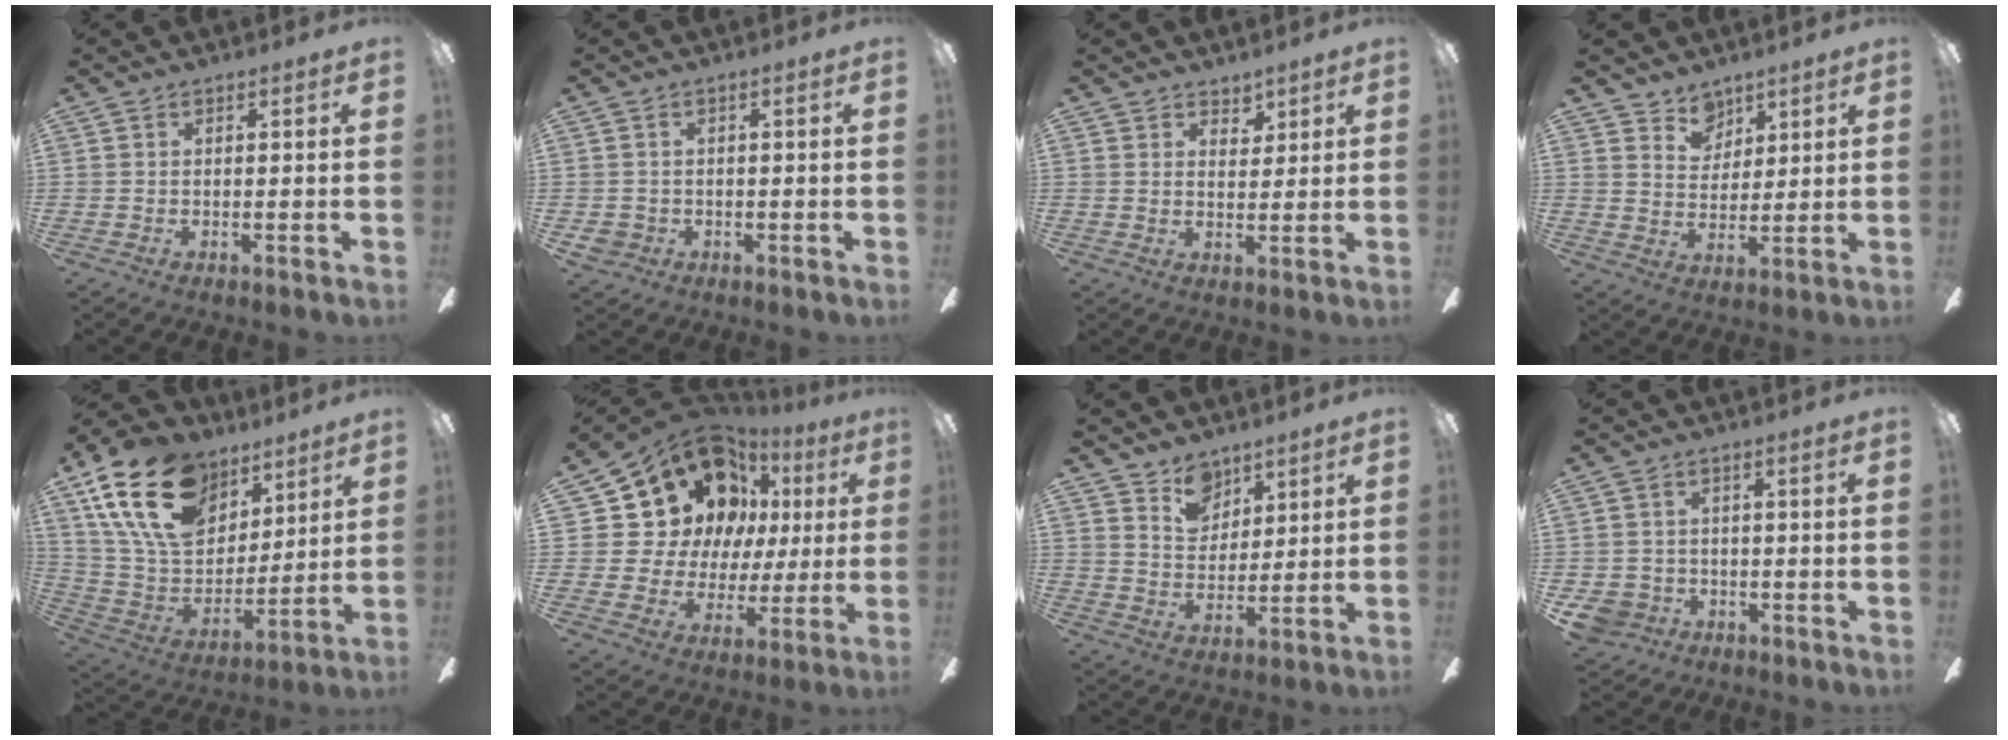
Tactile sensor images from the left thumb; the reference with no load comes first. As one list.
[{"total": 2.7, "force": [-0.9, 2.4, 0.9], "torque": [-0.021, 0.004, -0.019]}, {"total": 3.8, "force": [3.0, 2.3, 0.1], "torque": [0.002, -0.012, 0.054]}, {"total": 6.6, "force": [5.0, 4.2, 0.4], "torque": [-0.008, -0.027, 0.094]}, {"total": 23.2, "force": [13.3, 14.2, 12.6], "torque": [-0.241, -0.054, 0.240]}, {"total": 17.4, "force": [9.5, 12.7, 7.2], "torque": [-0.145, -0.065, 0.190]}, {"total": 8.0, "force": [5.9, 5.1, 1.6], "torque": [-0.018, -0.029, 0.110]}, {"total": 5.6, "force": [-2.7, 4.6, 1.6], "torque": [-0.052, 0.019, -0.054]}]